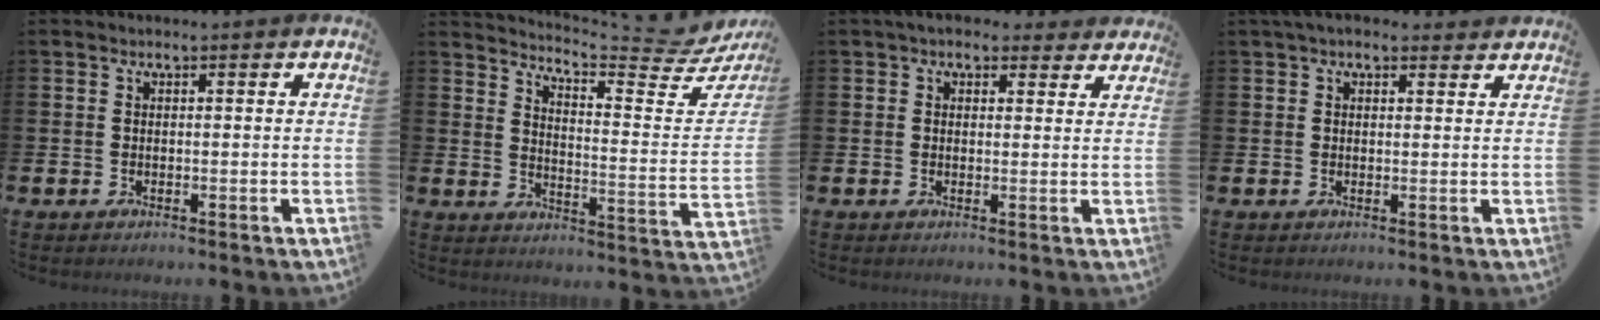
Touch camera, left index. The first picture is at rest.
{"total": 5.5, "force": [4.8, 0.2, 2.7], "torque": [-0.054, -0.057, 0.071]}
{"total": 3.8, "force": [3.3, 1.7, 0.9], "torque": [-0.017, -0.009, 0.058]}
{"total": 3.1, "force": [2.7, 1.2, 1.1], "torque": [-0.017, -0.006, 0.047]}